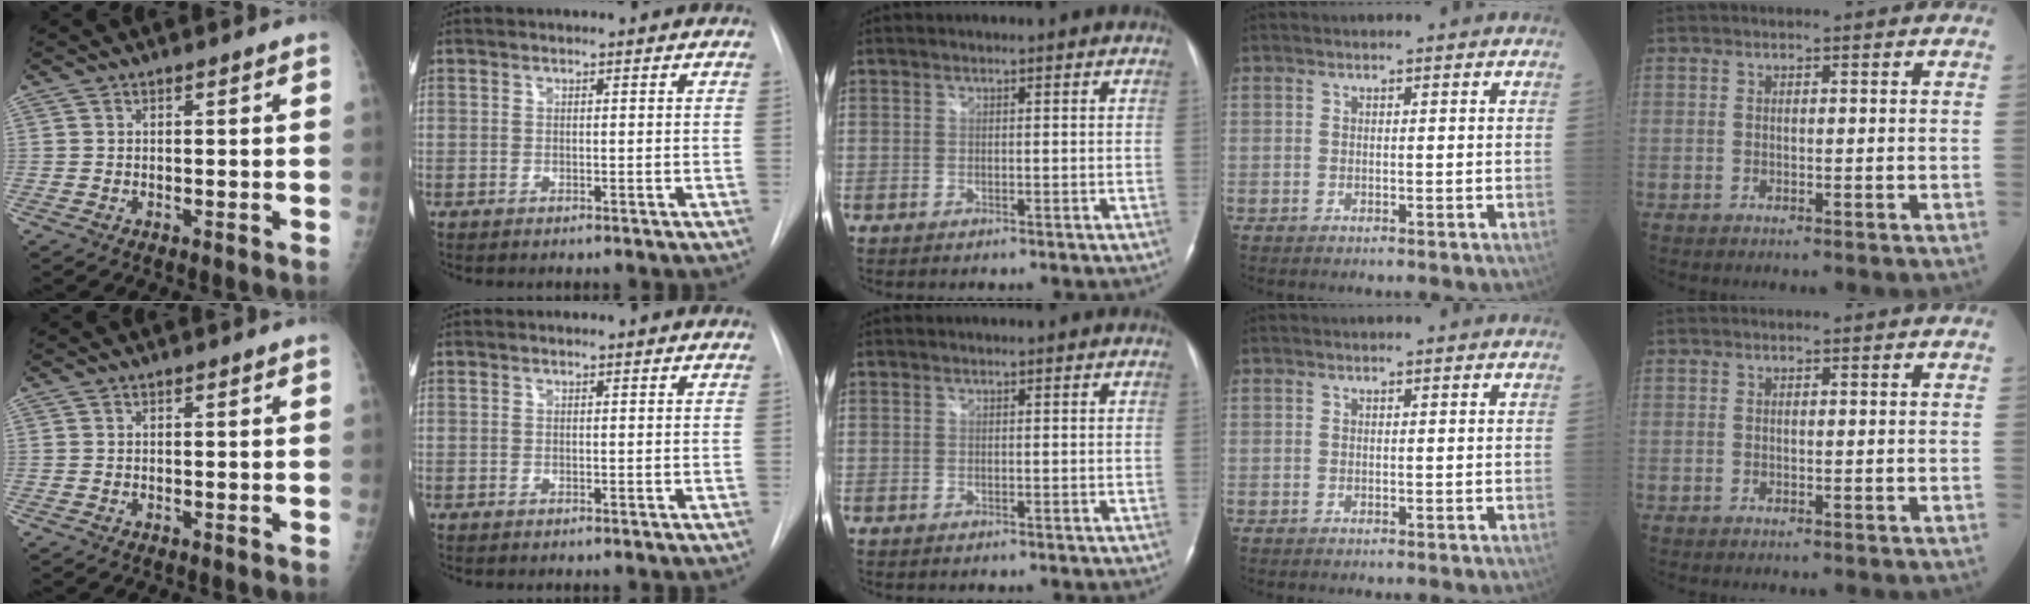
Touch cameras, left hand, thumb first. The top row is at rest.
{}